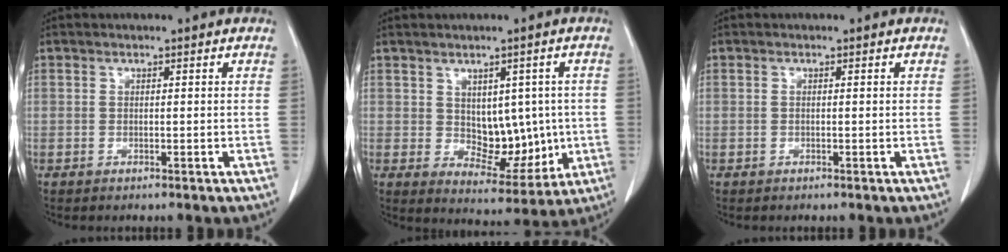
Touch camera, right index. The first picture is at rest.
{"total": 10.7, "force": [0.4, 6.9, 8.2], "torque": [-0.115, 0.009, 0.033]}
{"total": 0.6, "force": [0.0, 0.3, 0.6], "torque": [-0.019, 0.004, 0.003]}